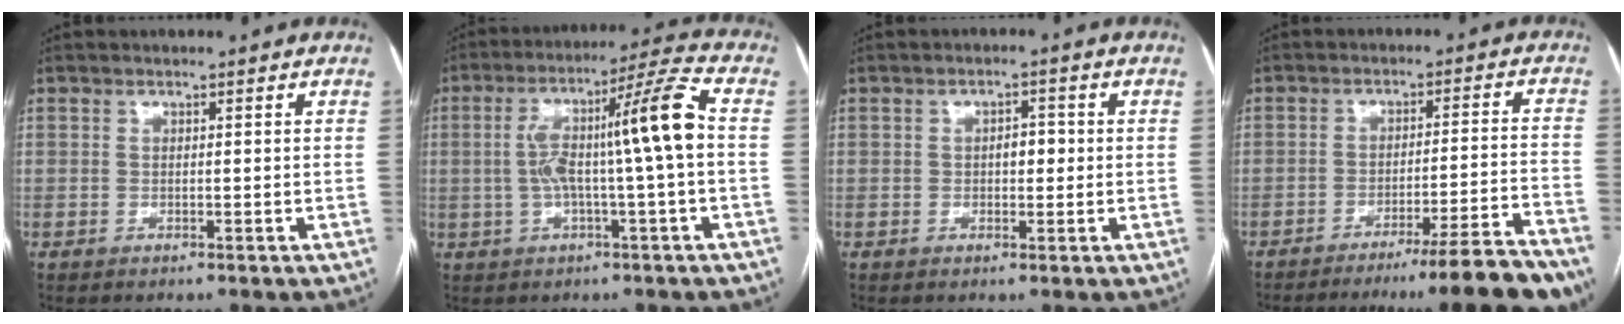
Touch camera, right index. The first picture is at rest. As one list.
[{"total": 12.5, "force": [0.0, -0.3, 12.4], "torque": [-0.213, 0.029, -0.004]}, {"total": 2.5, "force": [0.0, 1.3, 2.2], "torque": [-0.030, 0.008, 0.000]}, {"total": 16.2, "force": [-13.9, -1.9, 8.0], "torque": [-0.060, -0.007, -0.196]}]